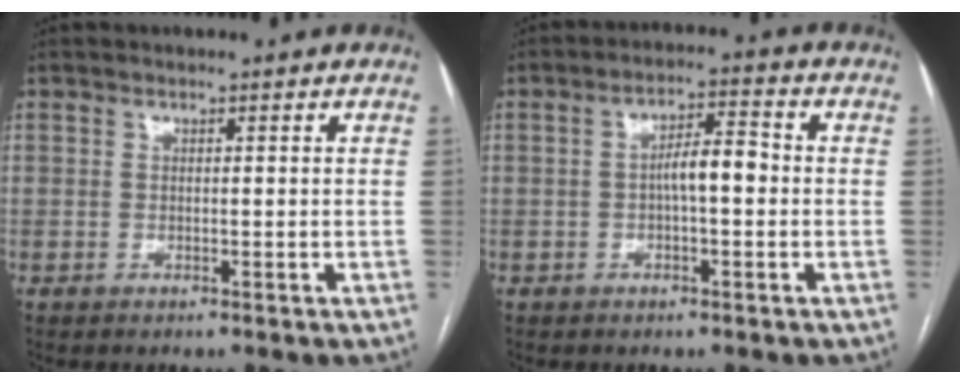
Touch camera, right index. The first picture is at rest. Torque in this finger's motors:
{"motor_torque": [0.88, -0.28, 0.44, 0.10]}